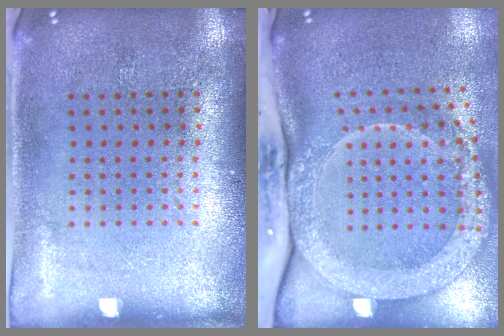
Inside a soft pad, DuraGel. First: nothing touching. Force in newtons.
{"total": 3.2, "press": 2.3, "slide": 2.3}